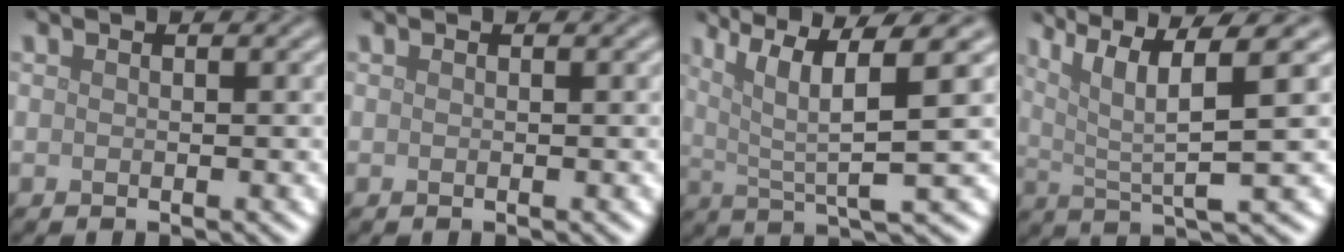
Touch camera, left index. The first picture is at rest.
{"total": 0.0}
{"total": 7.5, "force": [3.1, 1.4, 6.6], "torque": [-0.109, 0.009, 0.056]}
{"total": 7.5, "force": [3.3, 1.4, 6.6], "torque": [-0.111, 0.010, 0.061]}